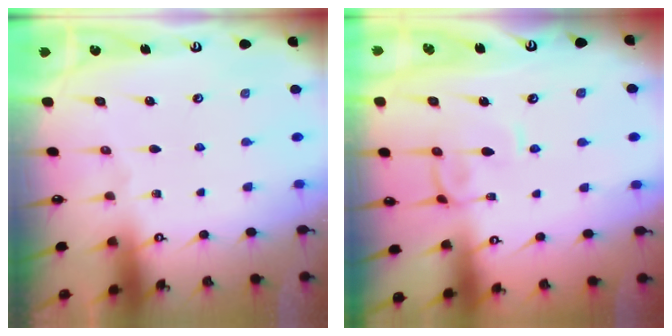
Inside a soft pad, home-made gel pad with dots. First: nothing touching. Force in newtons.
{"total": 0.0}